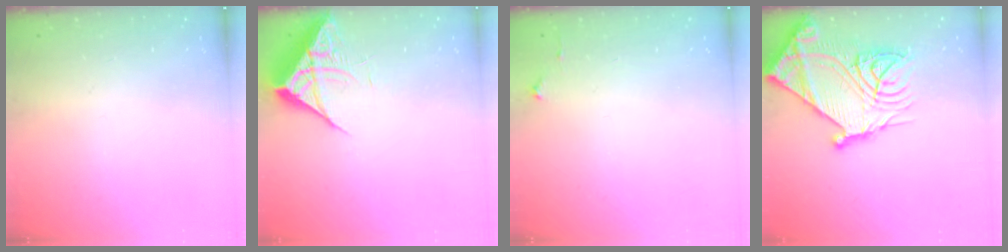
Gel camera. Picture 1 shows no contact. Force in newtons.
{"total": 7.3, "press": 7.2, "slide": 0.3}
{"total": 2.7, "press": 2.6, "slide": 0.4}
{"total": 28.1, "press": 27.9, "slide": 3.3}